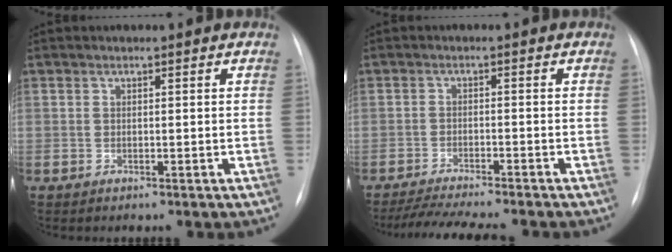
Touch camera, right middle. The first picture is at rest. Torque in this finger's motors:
{"motor_torque": [0.52, -0.57, 0.07, 0.02]}